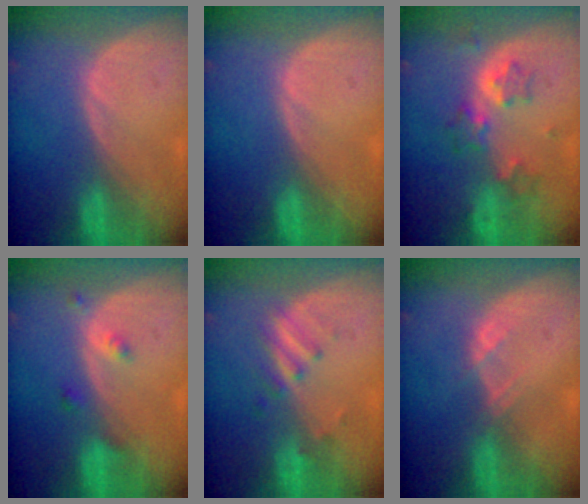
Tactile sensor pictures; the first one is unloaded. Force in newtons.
{"total": 0.0}
{"total": 5.4, "press": 5.4, "slide": 0.6}
{"total": 2.1, "press": 2.1, "slide": 0.2}
{"total": 3.5, "press": 3.2, "slide": 1.3}
{"total": 1.5, "press": 1.4, "slide": 0.2}